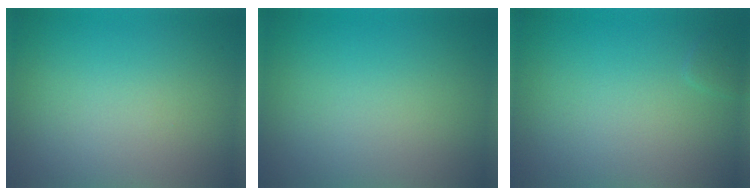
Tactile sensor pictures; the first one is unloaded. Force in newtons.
{"total": 0.0}
{"total": 0.6, "press": 0.6, "slide": 0.0}